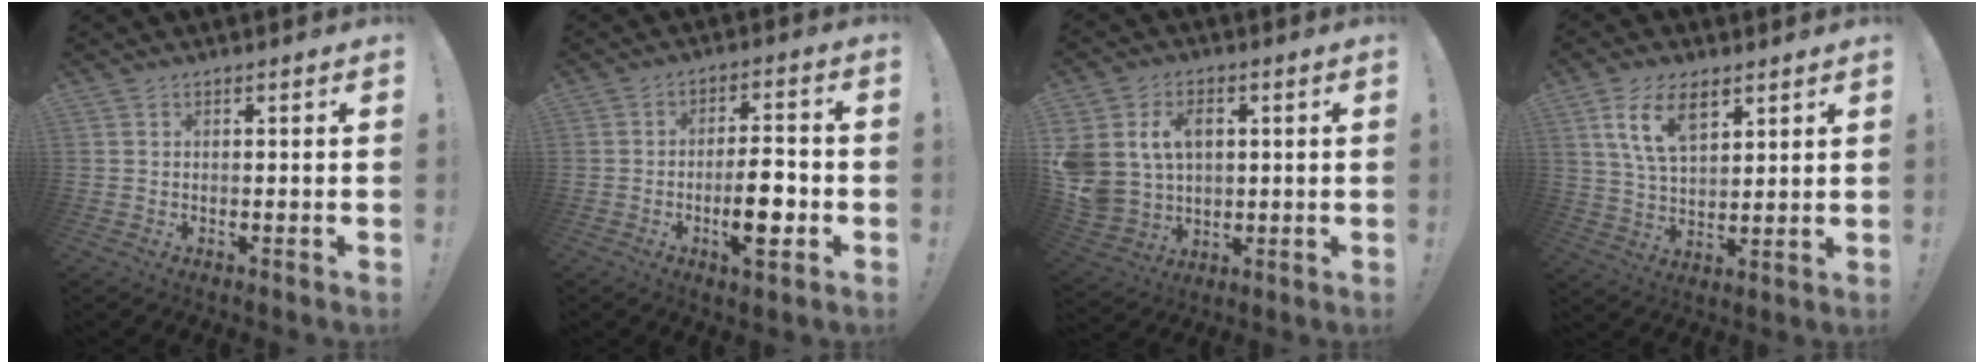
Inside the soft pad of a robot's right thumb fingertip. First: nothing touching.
{"total": 10.5, "force": [-3.4, 3.1, 9.4], "torque": [-0.158, 0.004, -0.062]}
{"total": 11.9, "force": [3.6, 9.4, 6.3], "torque": [-0.127, -0.018, 0.072]}
{"total": 11.5, "force": [6.5, 6.2, 7.3], "torque": [-0.140, -0.006, 0.126]}